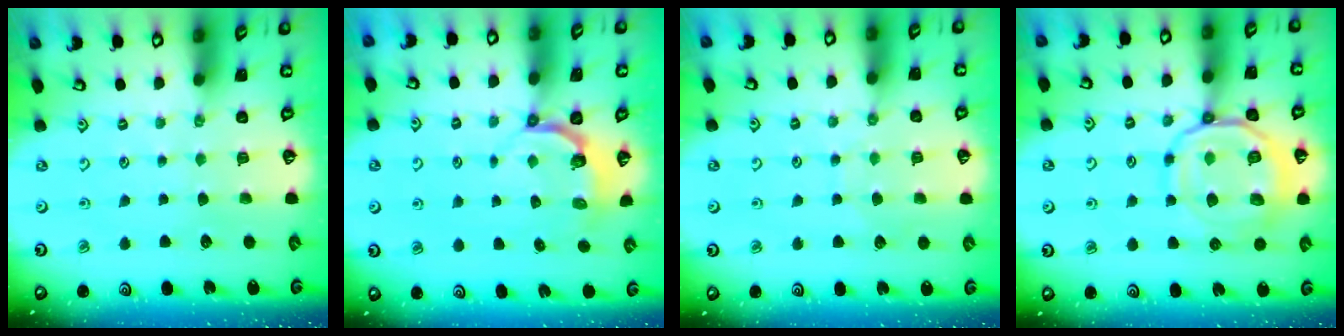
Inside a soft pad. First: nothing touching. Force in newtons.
{"total": 4.3, "press": 3.1, "slide": 3.0}
{"total": 4.9, "press": 4.9, "slide": 0.5}
{"total": 15.3, "press": 15.3, "slide": 1.4}